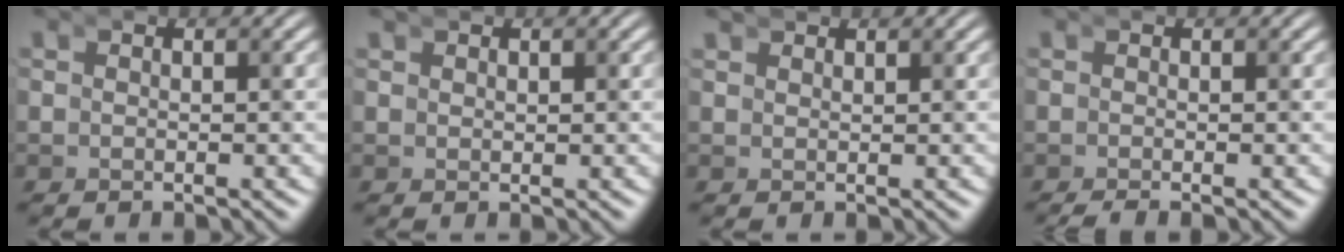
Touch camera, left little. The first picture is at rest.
{"total": 0.9, "force": [0.8, 0.1, 0.3], "torque": [-0.006, 0.001, 0.016]}
{"total": 1.3, "force": [1.3, -0.2, 0.0], "torque": [-0.002, 0.001, 0.023]}
{"total": 0.6, "force": [-0.6, 0.1, 0.2], "torque": [-0.001, 0.000, -0.011]}